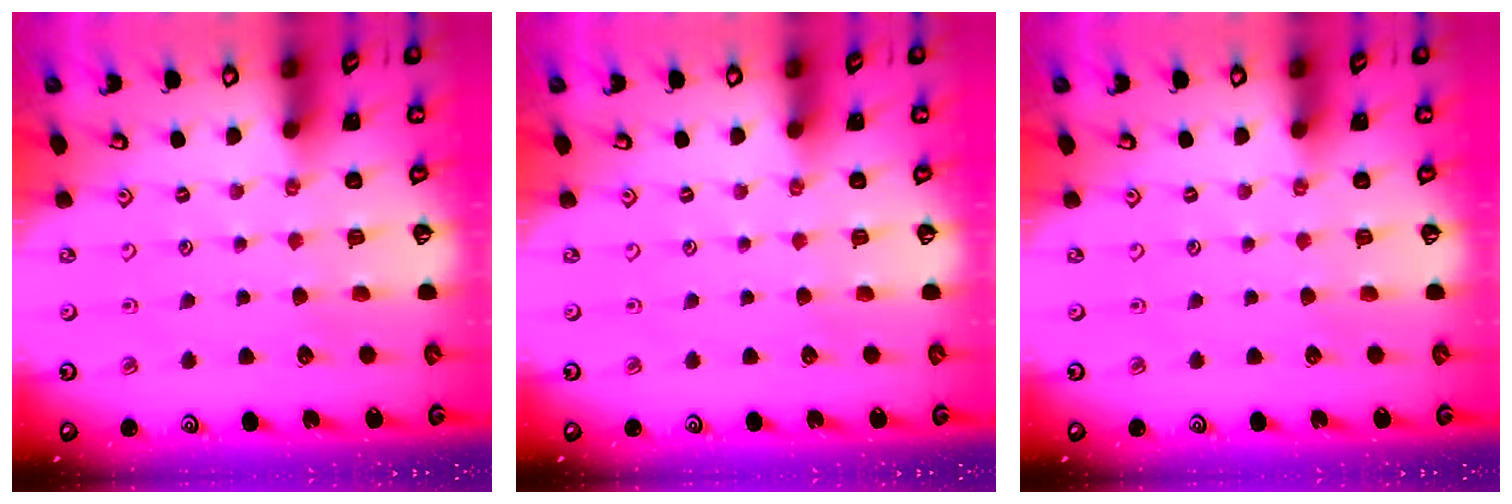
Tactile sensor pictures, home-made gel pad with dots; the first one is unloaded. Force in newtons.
{"total": 0.0}
{"total": 0.0}